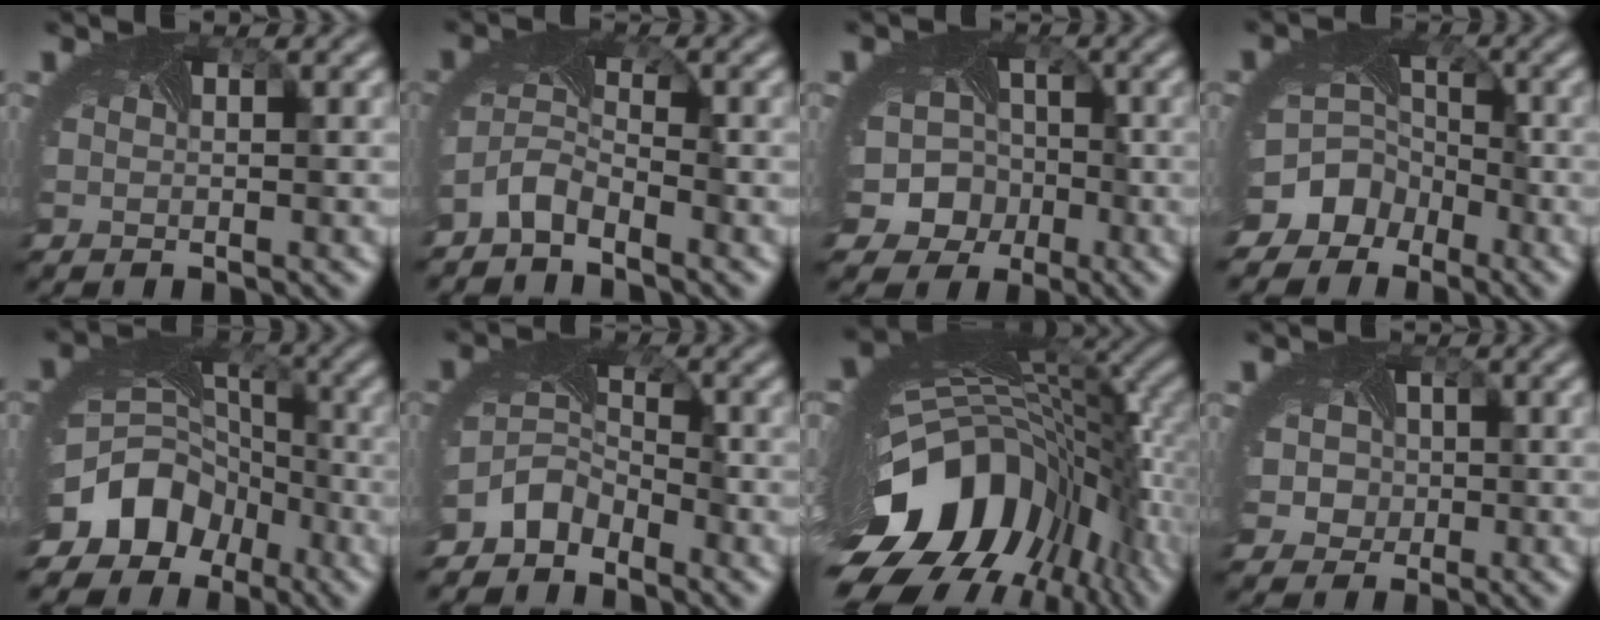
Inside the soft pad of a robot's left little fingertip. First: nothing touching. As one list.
[{"total": 3.0, "force": [-2.6, 0.9, 1.0], "torque": [-0.037, -0.006, -0.061]}, {"total": 10.3, "force": [-3.2, 9.2, 3.4], "torque": [-0.064, -0.007, -0.075]}, {"total": 9.1, "force": [-5.3, 7.1, 2.1], "torque": [-0.048, -0.025, -0.086]}, {"total": 10.6, "force": [-5.7, 8.2, 3.6], "torque": [-0.087, -0.016, -0.098]}, {"total": 3.7, "force": [-3.1, 1.9, 0.9], "torque": [-0.025, -0.005, -0.070]}, {"total": 16.9, "force": [-4.7, 9.9, 12.9], "torque": [-0.264, -0.054, -0.068]}, {"total": 4.1, "force": [0.1, 3.7, 1.8], "torque": [-0.017, 0.009, -0.015]}]